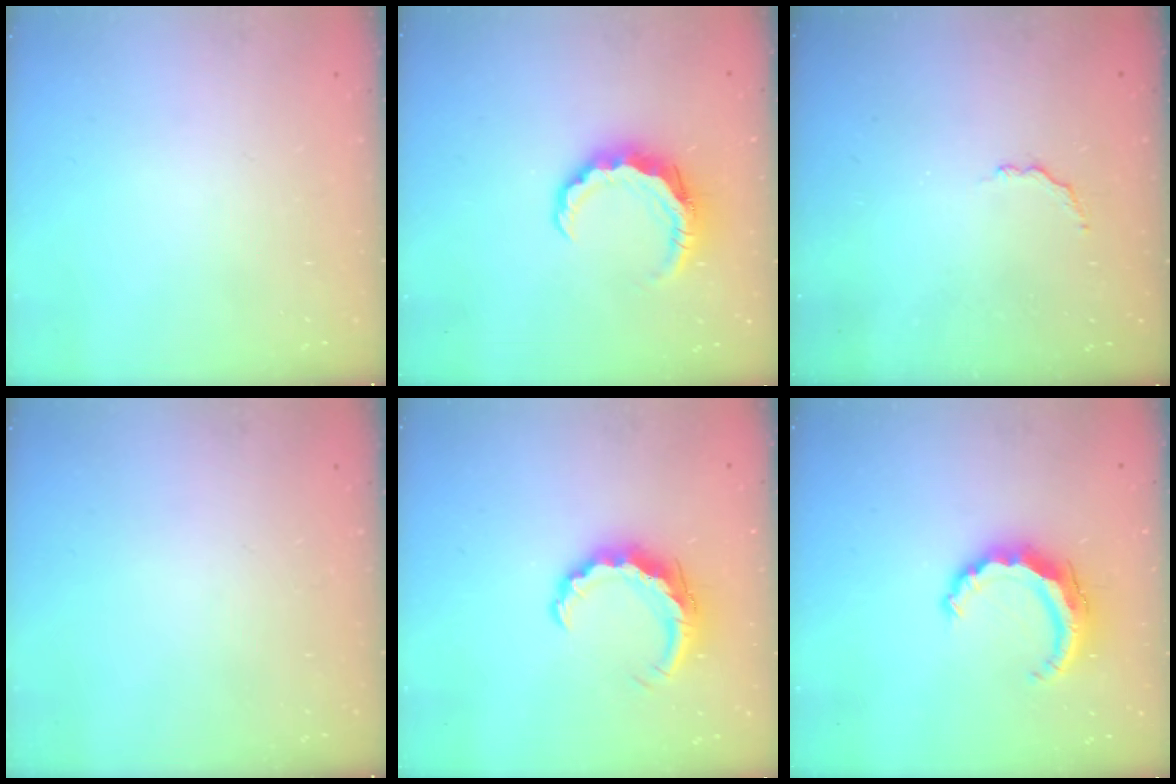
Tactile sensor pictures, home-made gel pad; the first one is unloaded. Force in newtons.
{"total": 7.9, "press": 7.8, "slide": 1.1}
{"total": 2.9, "press": 2.7, "slide": 0.9}
{"total": 0.0}
{"total": 8.2, "press": 8.2, "slide": 0.1}
{"total": 8.6, "press": 8.6, "slide": 1.0}